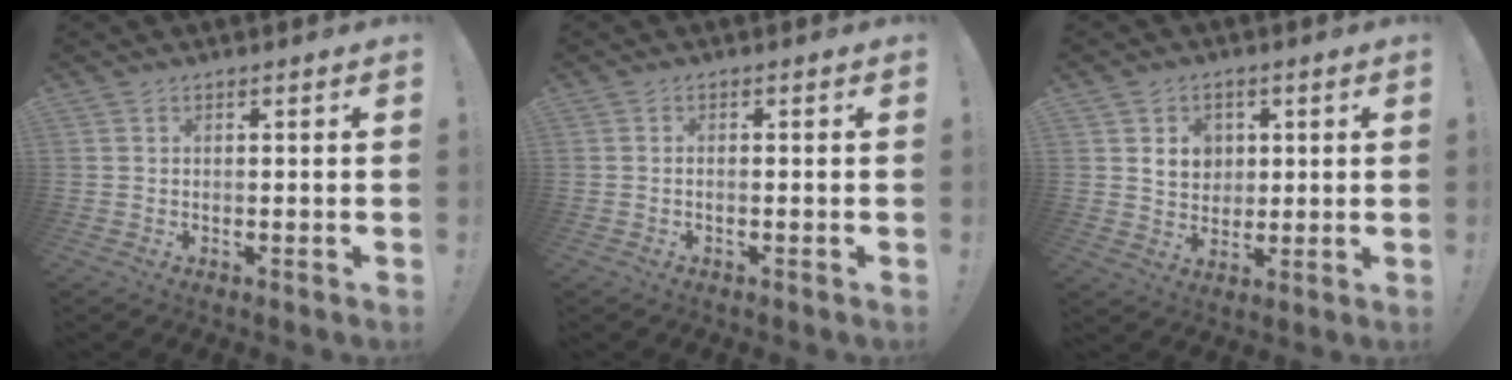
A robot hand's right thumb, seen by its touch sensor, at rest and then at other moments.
{"total": 0.9, "force": [-0.4, -0.2, 0.8], "torque": [-0.016, 0.000, -0.007]}
{"total": 7.6, "force": [2.8, 6.4, 2.9], "torque": [-0.037, -0.011, 0.053]}